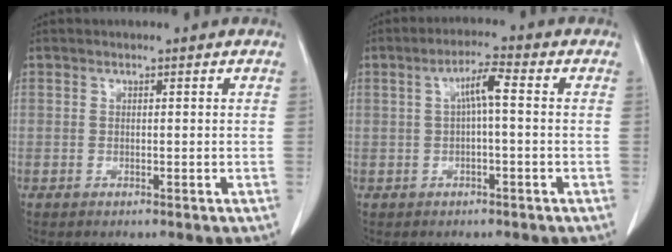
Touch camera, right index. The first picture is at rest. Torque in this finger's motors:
{"motor_torque": [0.62, -0.04, 0.16, 0.09]}